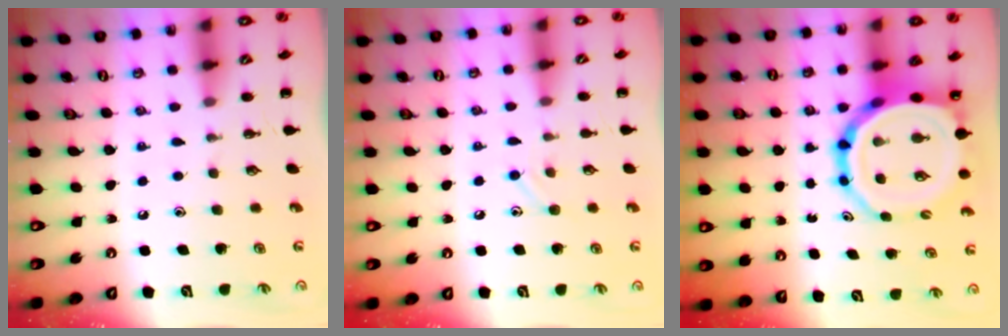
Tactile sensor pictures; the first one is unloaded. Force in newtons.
{"total": 6.4, "press": 6.2, "slide": 1.8}
{"total": 14.7, "press": 14.1, "slide": 4.0}